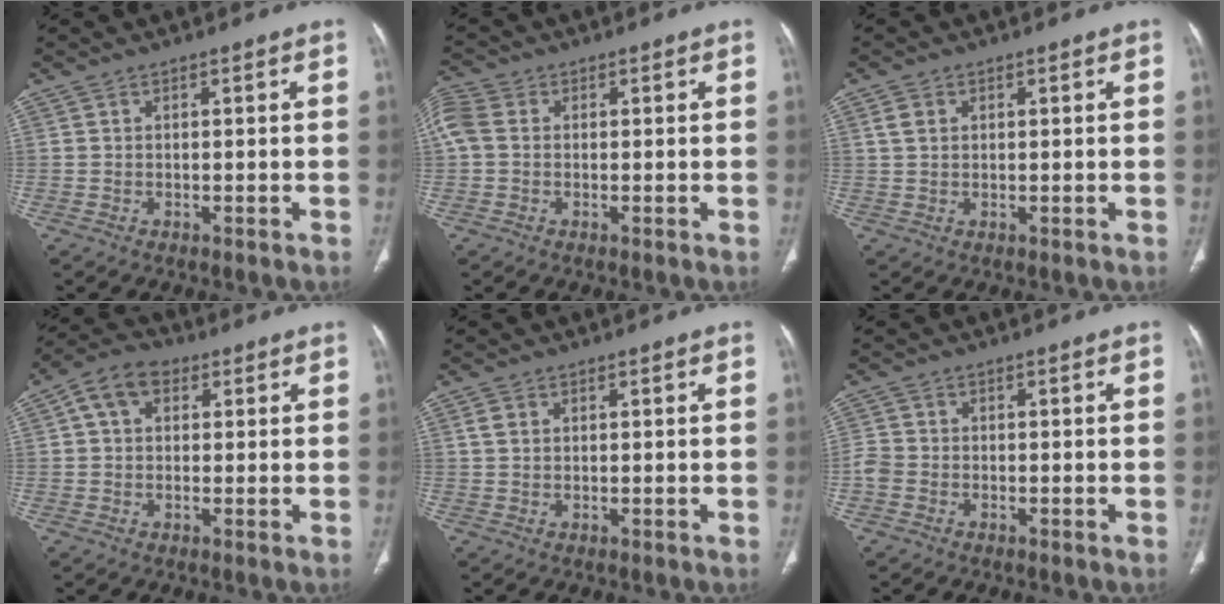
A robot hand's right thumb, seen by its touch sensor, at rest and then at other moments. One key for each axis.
{"total": 5.4, "fx": 0.2, "fy": 4.5, "fz": 3.1, "tx": -0.077, "ty": 0.016, "tz": -0.002}
{"total": 2.3, "fx": 0.8, "fy": 1.8, "fz": 1.2, "tx": -0.019, "ty": 0.005, "tz": 0.017}
{"total": 7.3, "fx": 2.1, "fy": 5.2, "fz": 4.6, "tx": -0.076, "ty": 0.018, "tz": 0.029}
{"total": 1.8, "fx": 0.6, "fy": 1.5, "fz": 1.0, "tx": -0.015, "ty": 0.004, "tz": 0.013}
{"total": 2.7, "fx": -1.1, "fy": 2.2, "fz": 1.0, "tx": -0.015, "ty": 0.007, "tz": -0.031}